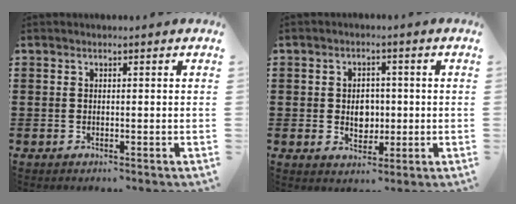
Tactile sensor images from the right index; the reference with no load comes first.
{"total": 4.2, "force": [-0.2, 3.2, 2.8], "torque": [-0.045, 0.002, -0.010]}